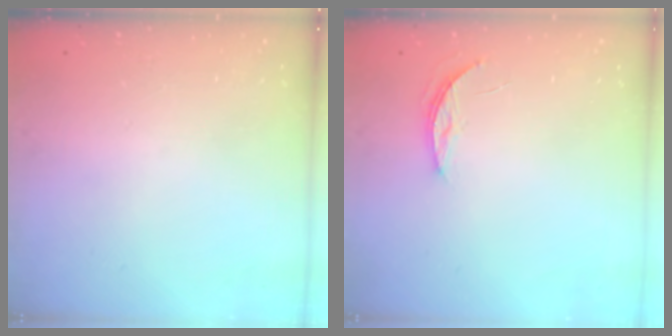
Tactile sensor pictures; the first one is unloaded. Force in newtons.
{"total": 3.9, "press": 3.9, "slide": 0.4}